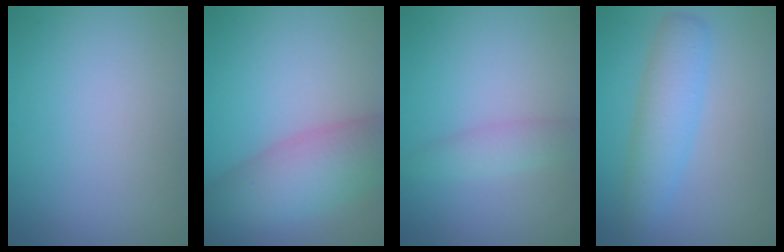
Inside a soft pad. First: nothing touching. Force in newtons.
{"total": 6.9, "press": 6.9, "slide": 0.2}
{"total": 1.8, "press": 1.8, "slide": 0.1}
{"total": 3.9, "press": 3.9, "slide": 0.1}